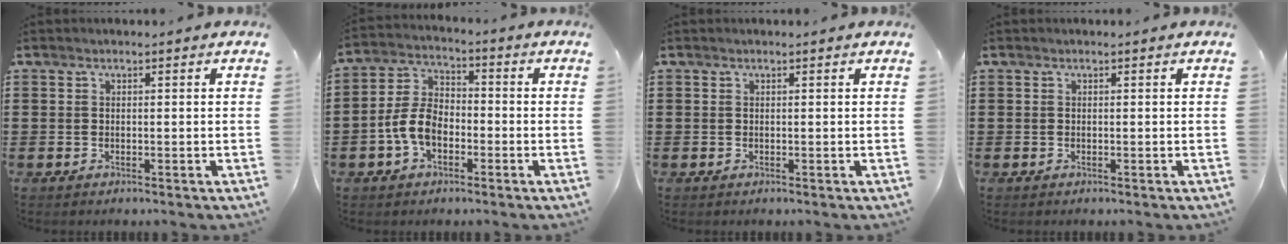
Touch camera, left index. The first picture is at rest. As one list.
[{"total": 6.6, "force": [-2.5, 4.2, 4.5], "torque": [-0.114, 0.007, -0.056]}, {"total": 0.0}, {"total": 0.0}]